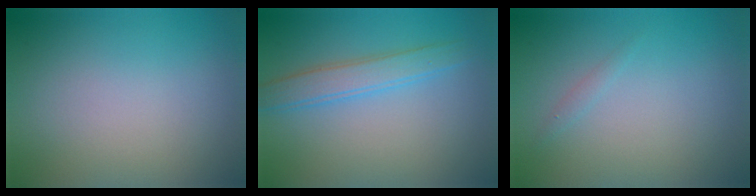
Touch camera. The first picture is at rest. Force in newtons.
{"total": 3.0, "press": 2.9, "slide": 0.2}
{"total": 0.5, "press": 0.5, "slide": 0.0}